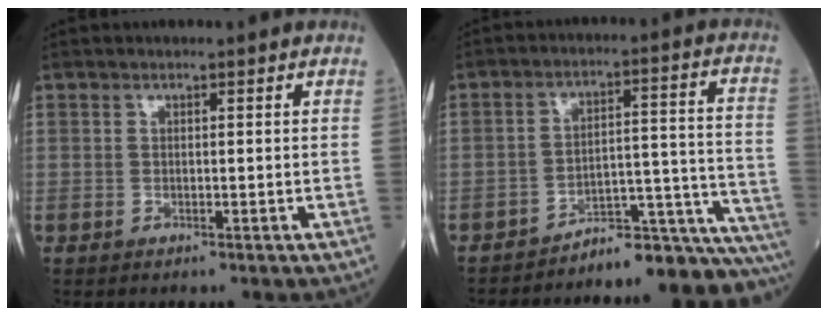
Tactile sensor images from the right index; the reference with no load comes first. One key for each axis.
{"total": 16.2, "fx": -15.8, "fy": 0.6, "fz": 3.5, "tx": 0.002, "ty": 0.055, "tz": -0.210}